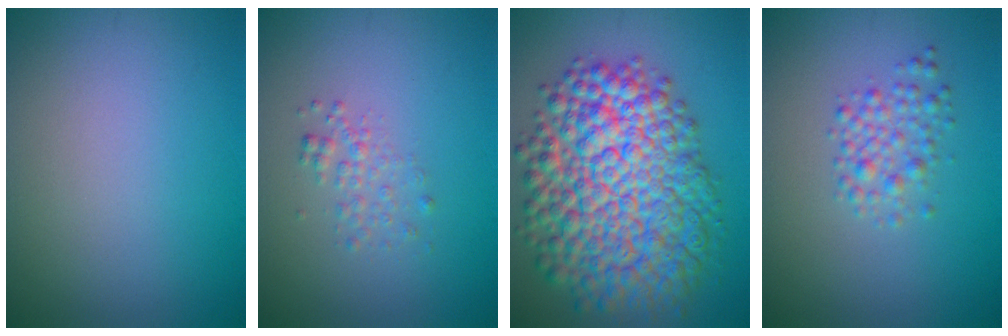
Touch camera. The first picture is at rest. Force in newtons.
{"total": 1.4, "press": 1.4, "slide": 0.1}
{"total": 12.5, "press": 12.5, "slide": 0.4}
{"total": 2.2, "press": 2.2, "slide": 0.1}